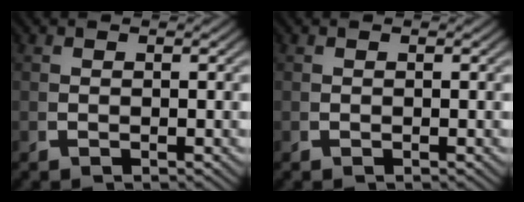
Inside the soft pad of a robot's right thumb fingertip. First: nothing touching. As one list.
[{"total": 0.0}]